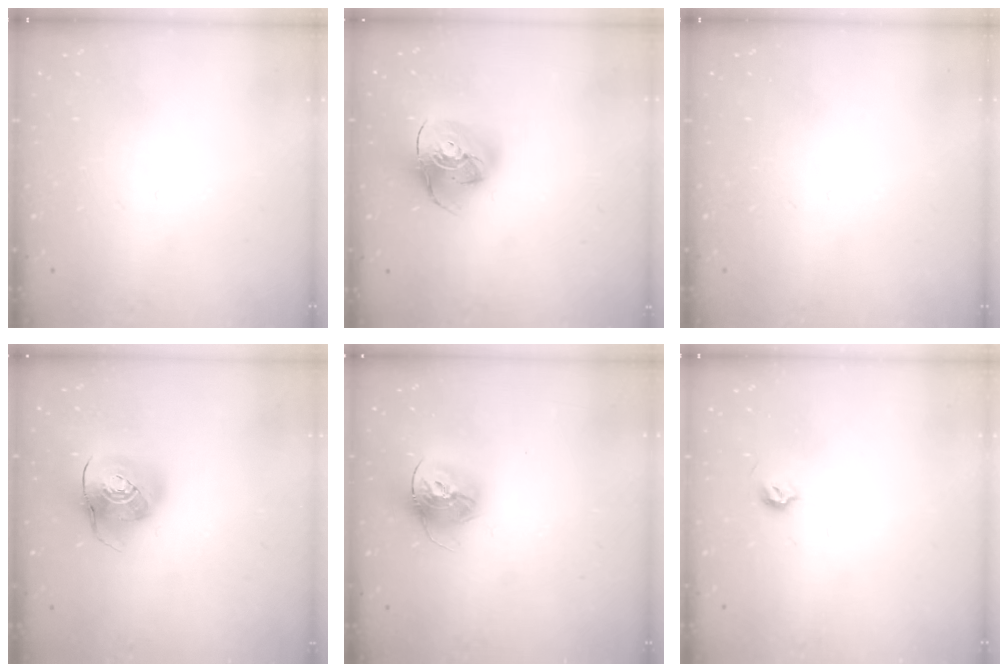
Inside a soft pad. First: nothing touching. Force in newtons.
{"total": 15.2, "press": 15.1, "slide": 1.9}
{"total": 0.0}
{"total": 10.9, "press": 10.7, "slide": 1.8}
{"total": 15.1, "press": 15.0, "slide": 1.5}
{"total": 3.9, "press": 3.9, "slide": 0.6}